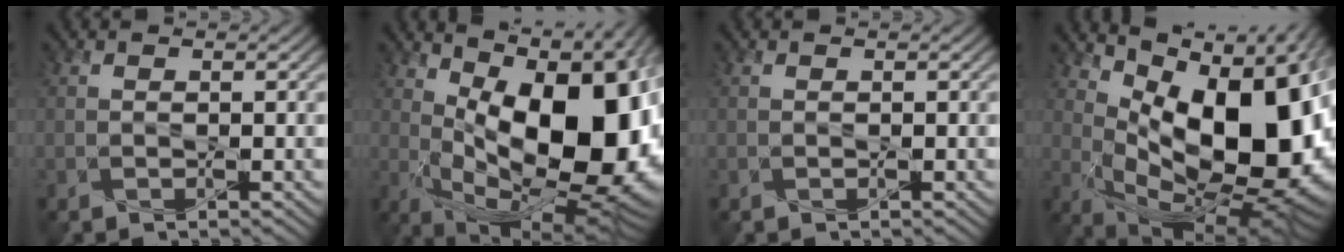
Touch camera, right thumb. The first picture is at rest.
{"total": 20.0, "force": [2.8, 9.5, 17.4], "torque": [-0.240, 0.007, 0.054]}
{"total": 0.0}
{"total": 18.1, "force": [2.6, 9.3, 15.3], "torque": [-0.211, -0.014, 0.061]}